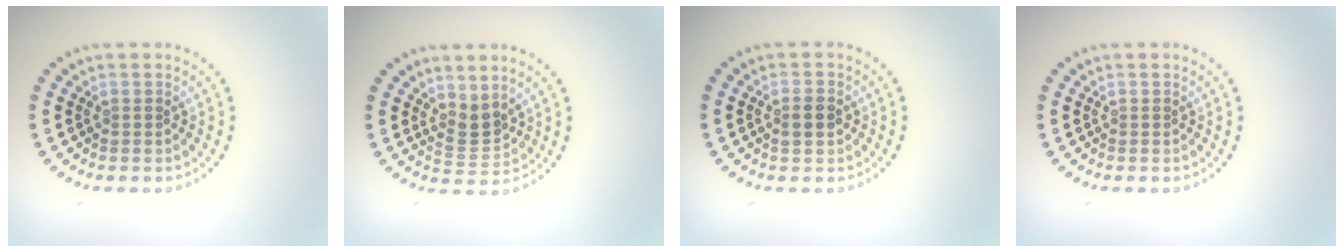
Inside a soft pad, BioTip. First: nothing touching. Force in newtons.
{"total": 2.2, "press": 1.5, "slide": 1.6}
{"total": 1.7, "press": 1.7, "slide": 0.1}
{"total": 0.0}